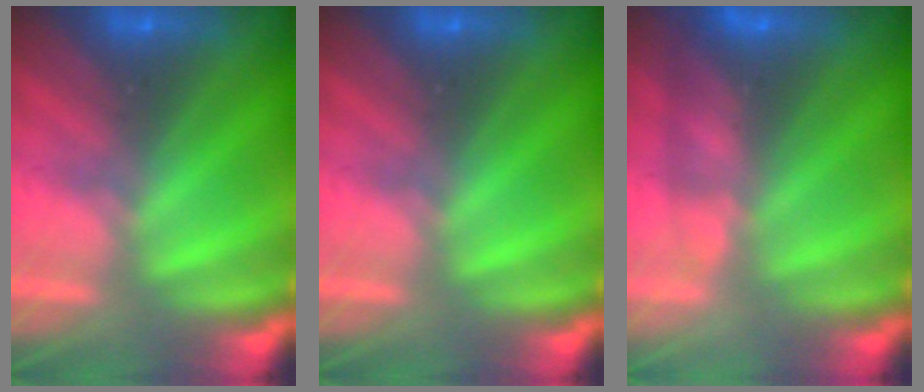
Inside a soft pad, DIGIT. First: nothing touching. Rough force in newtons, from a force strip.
{"total": 0.0}
{"total": 5.2}